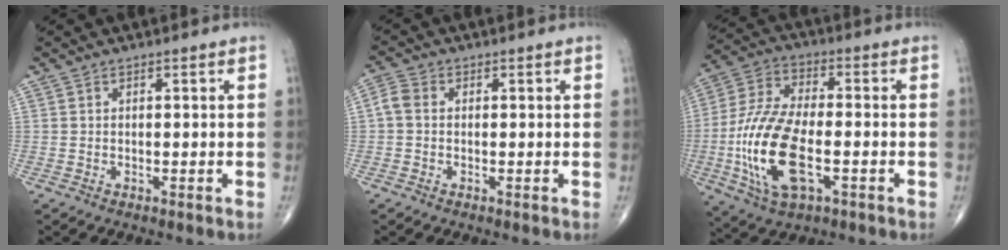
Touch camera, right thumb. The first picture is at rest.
{"total": 2.9, "force": [0.1, 2.3, 1.8], "torque": [-0.037, 0.010, -0.007]}
{"total": 17.8, "force": [-4.1, 8.2, 15.2], "torque": [-0.319, 0.015, -0.073]}